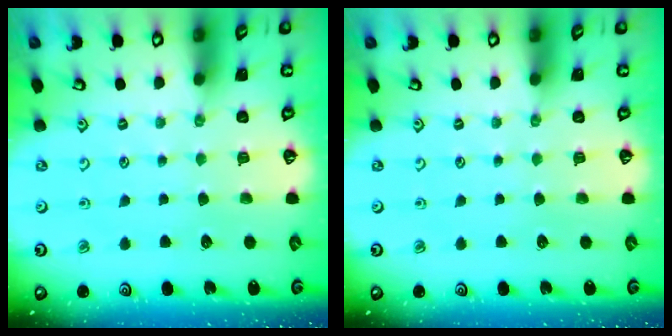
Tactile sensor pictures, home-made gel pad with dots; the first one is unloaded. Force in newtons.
{"total": 0.0}